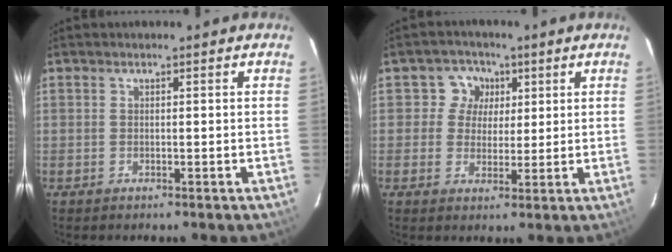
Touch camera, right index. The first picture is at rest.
{"total": 5.3, "force": [1.3, 5.1, 0.6], "torque": [0.009, 0.011, 0.016]}